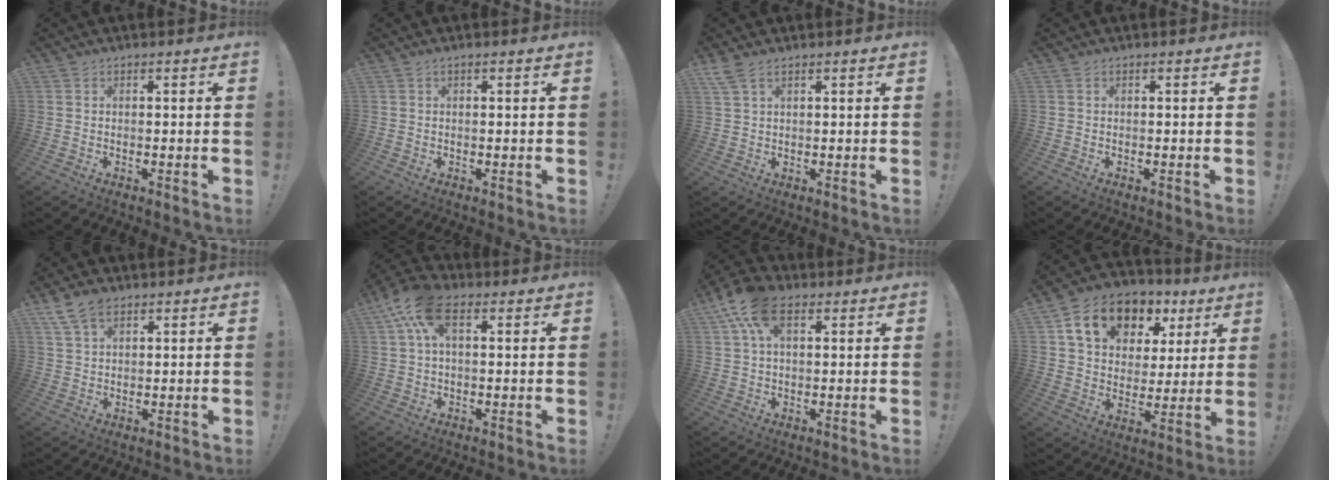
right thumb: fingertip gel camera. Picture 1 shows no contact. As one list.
[{"total": 0.8, "force": [0.2, -0.3, 0.7], "torque": [-0.007, -0.003, 0.001]}, {"total": 3.8, "force": [2.6, 1.6, 2.3], "torque": [-0.049, -0.006, 0.051]}, {"total": 0.0}, {"total": 7.1, "force": [4.5, 3.9, 3.8], "torque": [-0.066, -0.014, 0.088]}, {"total": 10.8, "force": [4.4, 5.6, 8.2], "torque": [-0.163, -0.001, 0.082]}, {"total": 11.6, "force": [5.3, 6.4, 8.2], "torque": [-0.143, -0.008, 0.098]}, {"total": 15.9, "force": [8.4, 10.9, 8.0], "torque": [-0.129, -0.031, 0.156]}]